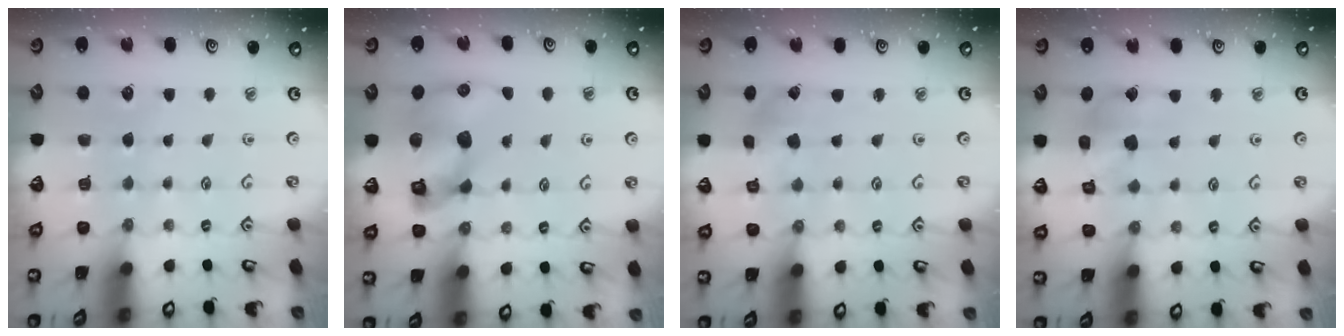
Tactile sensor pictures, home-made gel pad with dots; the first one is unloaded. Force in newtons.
{"total": 13.8, "press": 13.6, "slide": 2.1}
{"total": 1.4, "press": 1.4, "slide": 0.2}
{"total": 12.0, "press": 11.9, "slide": 1.7}